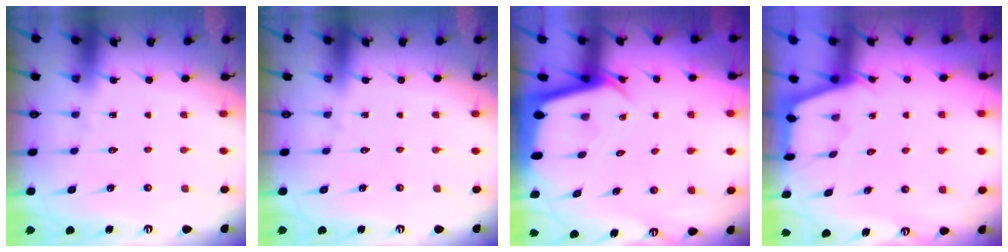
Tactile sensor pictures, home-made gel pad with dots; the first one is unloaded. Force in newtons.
{"total": 0.0}
{"total": 2.8, "press": 2.8, "slide": 0.3}
{"total": 2.2, "press": 2.2, "slide": 0.1}